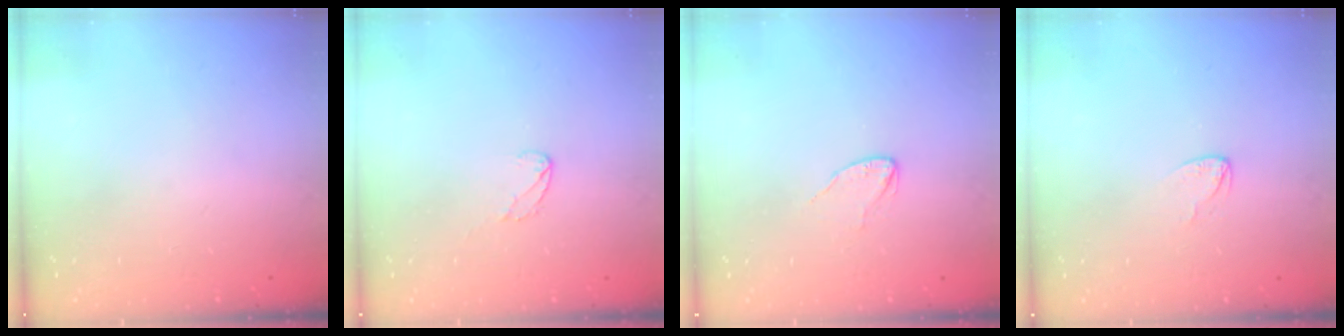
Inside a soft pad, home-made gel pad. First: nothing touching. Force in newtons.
{"total": 3.4, "press": 3.4, "slide": 0.2}
{"total": 2.7, "press": 2.7, "slide": 0.2}
{"total": 2.7, "press": 2.7, "slide": 0.2}